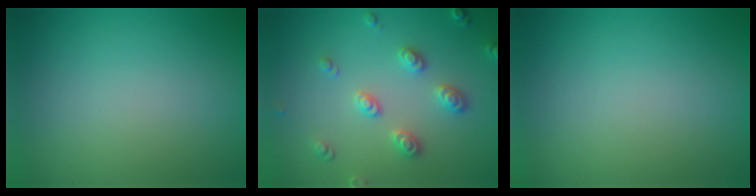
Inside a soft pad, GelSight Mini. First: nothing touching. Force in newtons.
{"total": 2.9, "press": 2.7, "slide": 1.1}
{"total": 0.0}